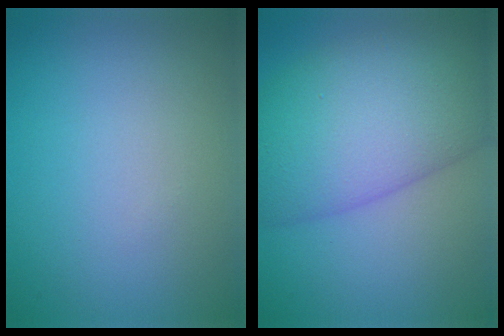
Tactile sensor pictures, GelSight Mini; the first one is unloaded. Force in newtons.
{"total": 11.0, "press": 11.0, "slide": 0.3}